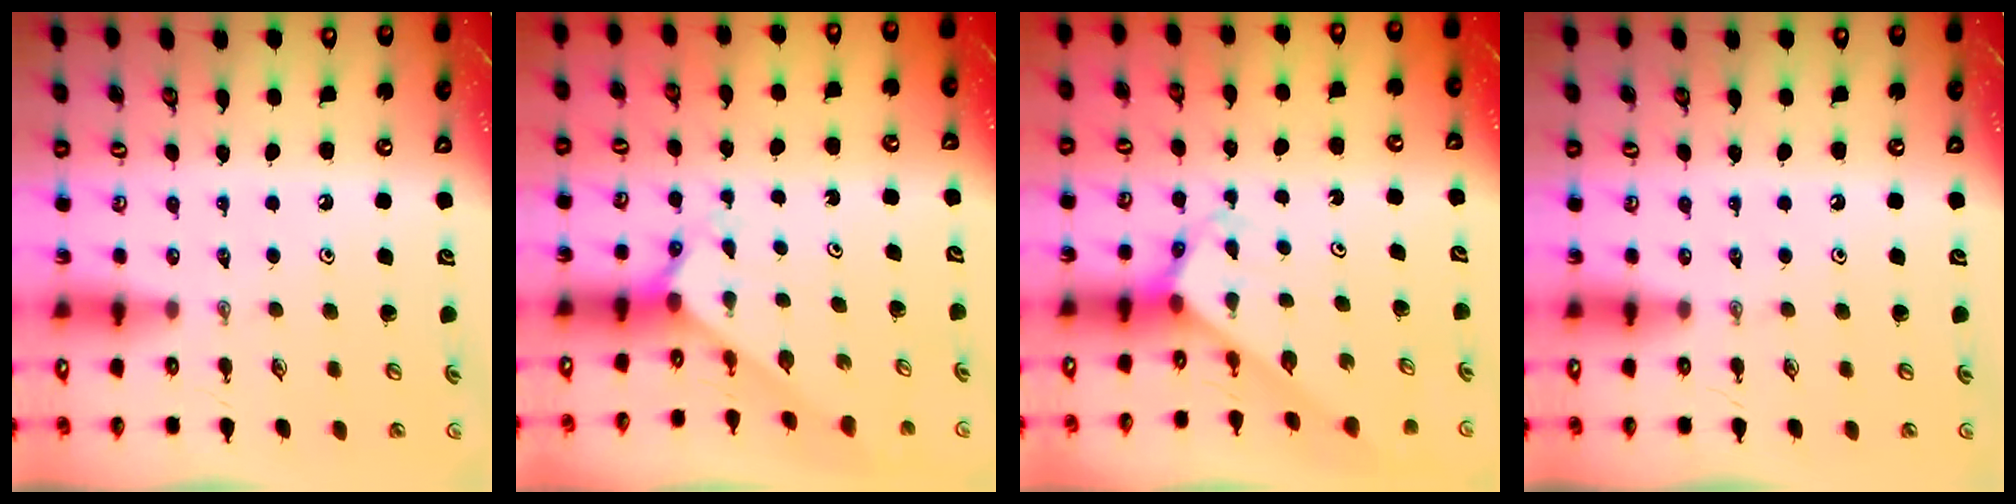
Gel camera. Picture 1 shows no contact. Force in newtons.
{"total": 2.1, "press": 2.1, "slide": 0.2}
{"total": 3.3, "press": 3.3, "slide": 0.1}
{"total": 0.0}